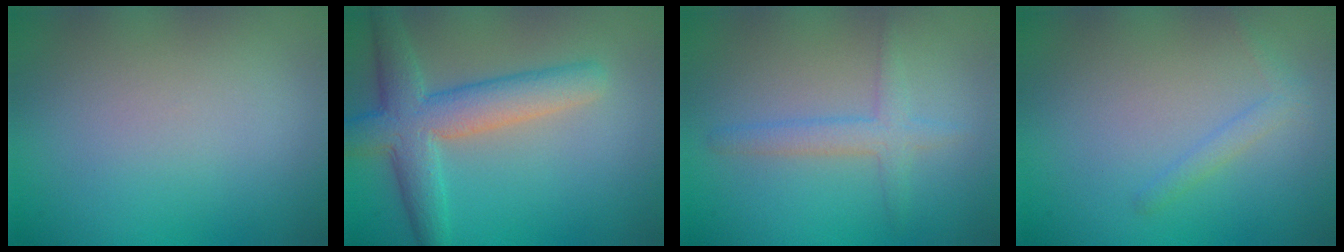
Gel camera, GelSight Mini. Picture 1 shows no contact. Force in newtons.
{"total": 6.1, "press": 6.1, "slide": 0.3}
{"total": 2.3, "press": 2.3, "slide": 0.1}
{"total": 1.2, "press": 1.2, "slide": 0.1}